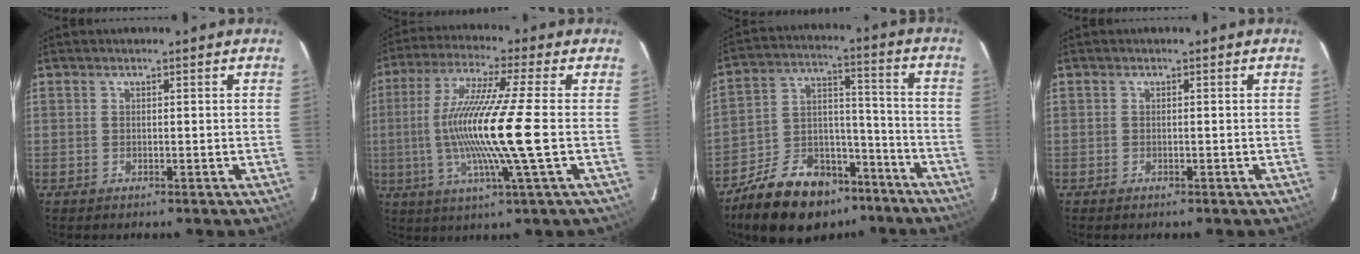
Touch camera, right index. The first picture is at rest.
{"total": 15.4, "force": [-1.8, -1.5, 15.2], "torque": [-0.288, -0.011, -0.036]}
{"total": 20.0, "force": [-14.2, 10.5, 9.4], "torque": [-0.190, 0.039, -0.215]}
{"total": 0.7, "force": [-0.5, 0.3, 0.3], "torque": [-0.007, -0.001, -0.010]}